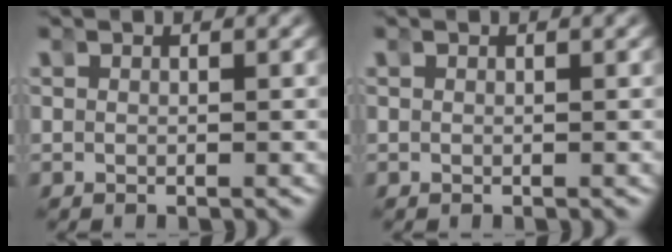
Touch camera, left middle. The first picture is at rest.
{"total": 0.0}